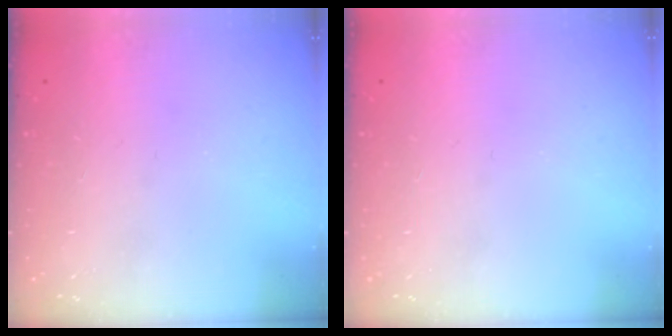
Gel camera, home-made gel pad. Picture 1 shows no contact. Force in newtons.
{"total": 0.0}